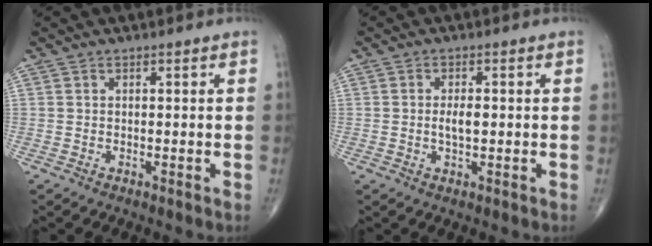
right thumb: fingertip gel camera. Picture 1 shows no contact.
{"total": 3.0, "force": [-0.1, 1.3, 2.6], "torque": [-0.049, -0.001, -0.003]}